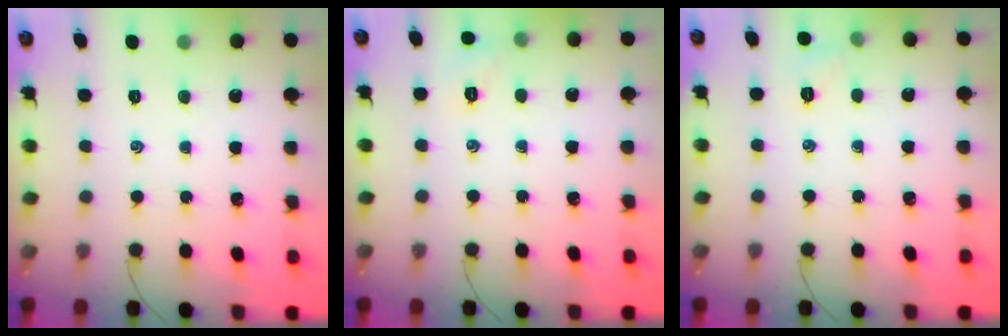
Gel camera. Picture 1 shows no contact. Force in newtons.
{"total": 5.2, "press": 5.0, "slide": 1.3}
{"total": 4.6, "press": 4.5, "slide": 1.3}